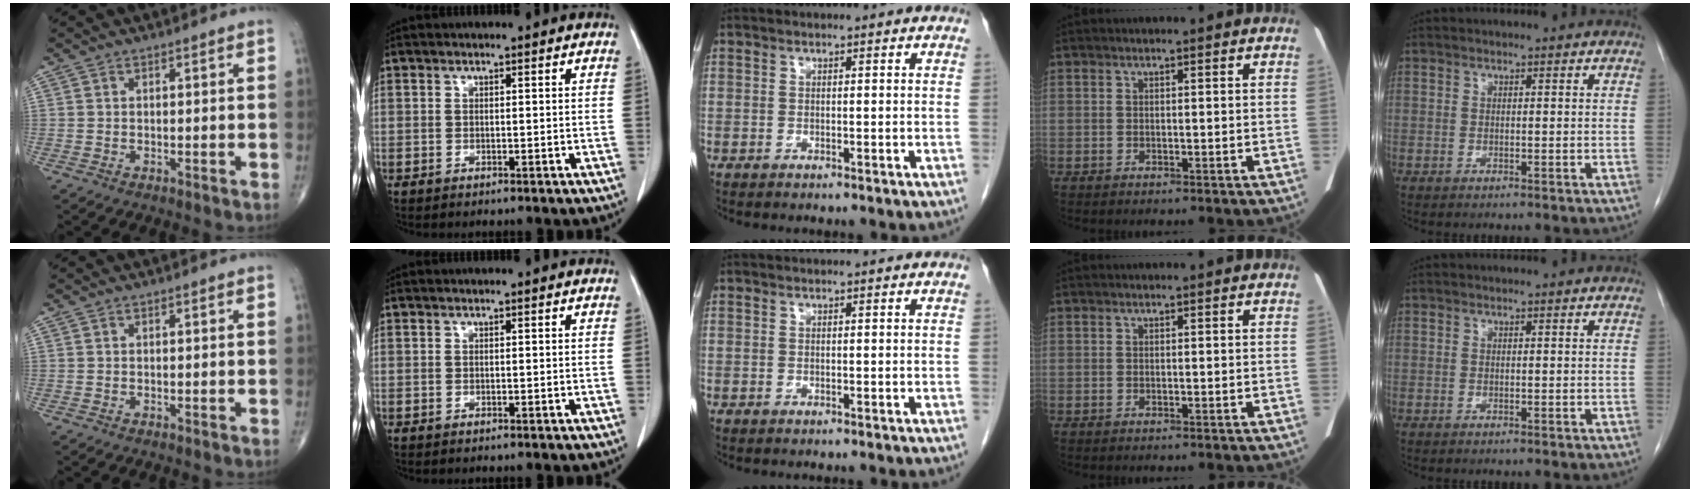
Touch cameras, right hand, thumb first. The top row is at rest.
{}